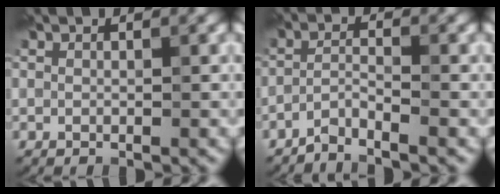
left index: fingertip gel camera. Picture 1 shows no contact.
{"total": 2.0, "force": [-1.8, 0.2, 1.0], "torque": [-0.019, 0.009, -0.047]}